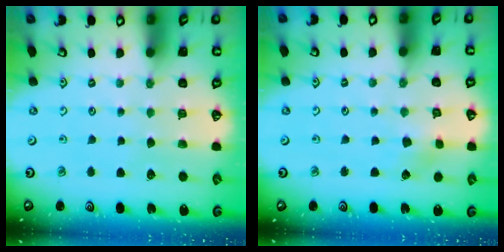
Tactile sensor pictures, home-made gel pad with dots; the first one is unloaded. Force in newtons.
{"total": 3.0, "press": 3.0, "slide": 0.4}